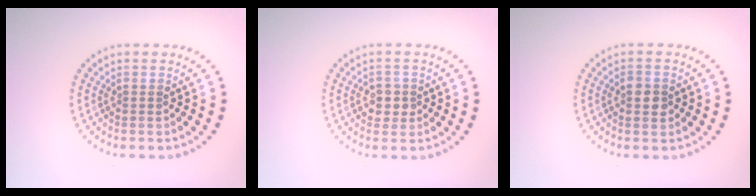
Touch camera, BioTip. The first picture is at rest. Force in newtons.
{"total": 2.1, "press": 2.0, "slide": 0.7}
{"total": 2.4, "press": 2.4, "slide": 0.1}